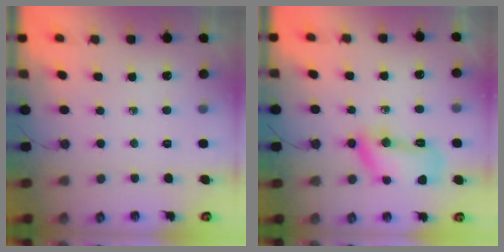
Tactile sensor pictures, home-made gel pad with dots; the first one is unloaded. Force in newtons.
{"total": 13.2, "press": 13.2, "slide": 0.9}